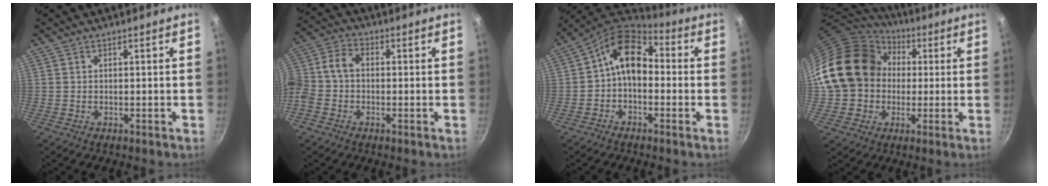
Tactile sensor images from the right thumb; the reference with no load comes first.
{"total": 8.4, "force": [-1.6, 6.2, 5.4], "torque": [-0.114, 0.040, -0.050]}
{"total": 11.0, "force": [0.1, 7.5, 8.0], "torque": [-0.112, 0.042, -0.026]}
{"total": 19.7, "force": [2.0, 16.7, 10.2], "torque": [-0.171, 0.049, 0.034]}